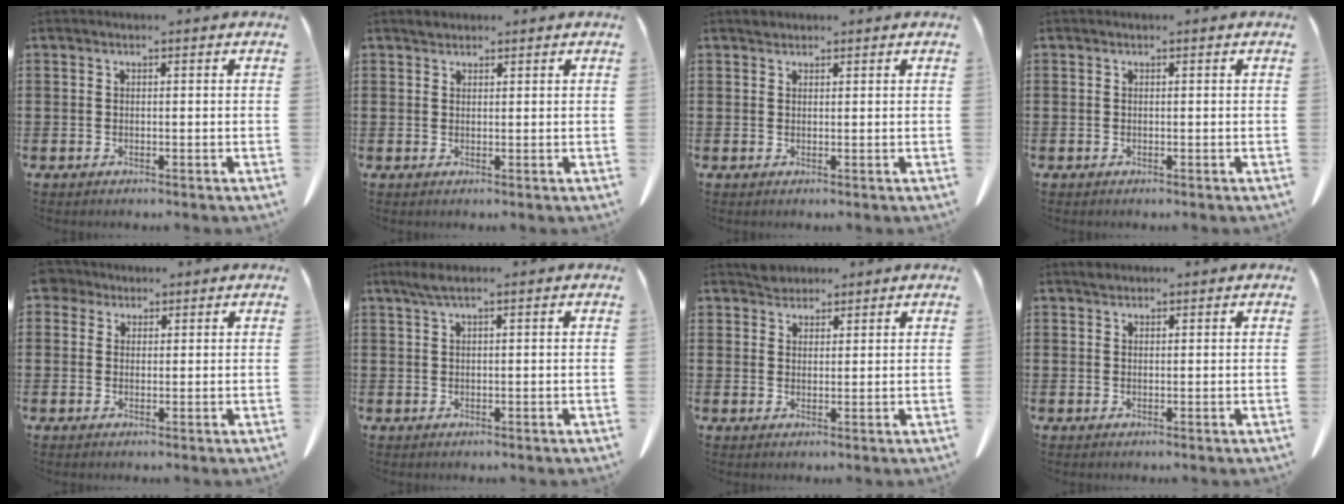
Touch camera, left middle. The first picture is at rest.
{"total": 1.1, "force": [1.0, 0.4, 0.0], "torque": [0.004, 0.000, 0.019]}
{"total": 0.9, "force": [0.8, 0.4, 0.0], "torque": [-0.002, 0.002, 0.016]}
{"total": 0.0}
{"total": 2.5, "force": [1.7, 1.7, 0.7], "torque": [-0.016, 0.006, 0.031]}
{"total": 1.9, "force": [1.1, 0.1, 1.6], "torque": [-0.033, 0.002, 0.020]}
{"total": 2.6, "force": [2.4, 1.0, 0.0], "torque": [0.000, 0.002, 0.046]}
{"total": 0.9, "force": [0.8, 0.5, 0.2], "torque": [-0.007, 0.003, 0.015]}